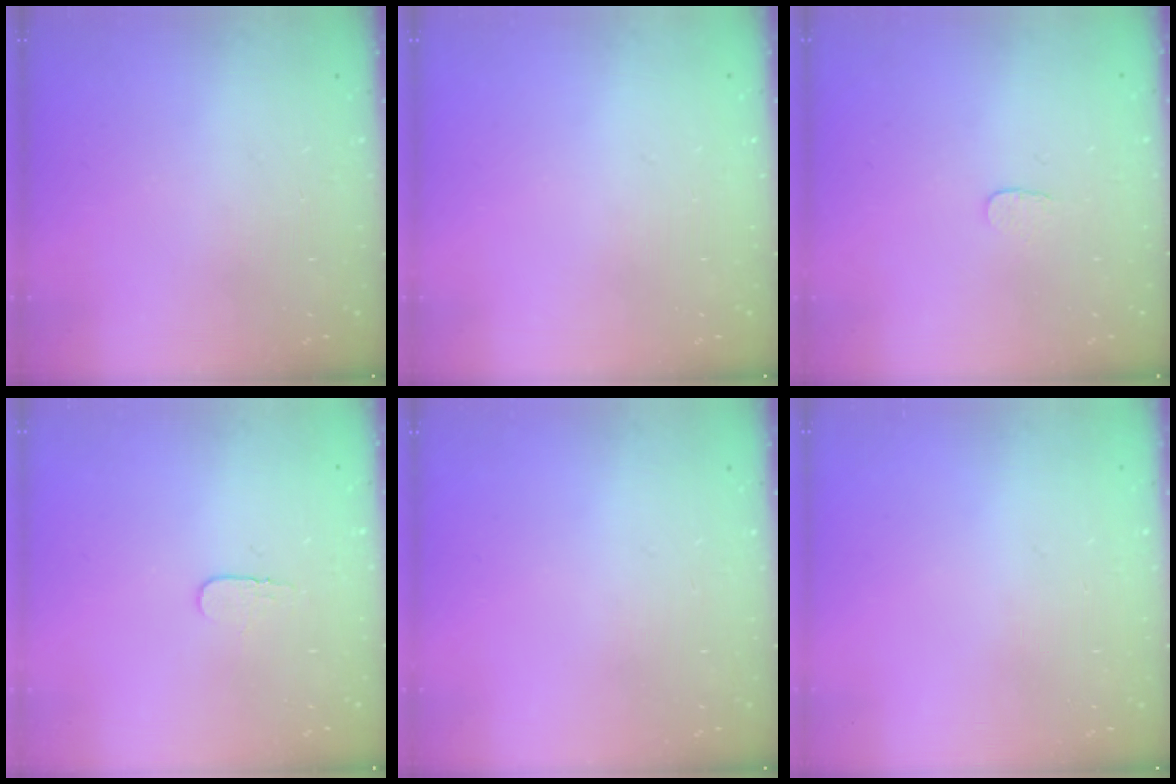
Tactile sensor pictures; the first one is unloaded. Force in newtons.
{"total": 0.0}
{"total": 3.0, "press": 3.0, "slide": 0.2}
{"total": 3.9, "press": 3.9, "slide": 0.4}
{"total": 0.0}
{"total": 0.6, "press": 0.6, "slide": 0.2}